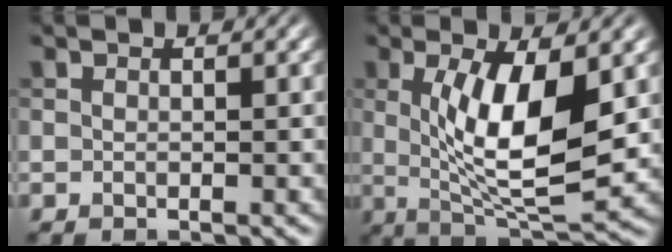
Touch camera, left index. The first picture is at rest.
{"total": 9.0, "force": [1.2, 2.9, 8.4], "torque": [-0.145, -0.016, 0.025]}